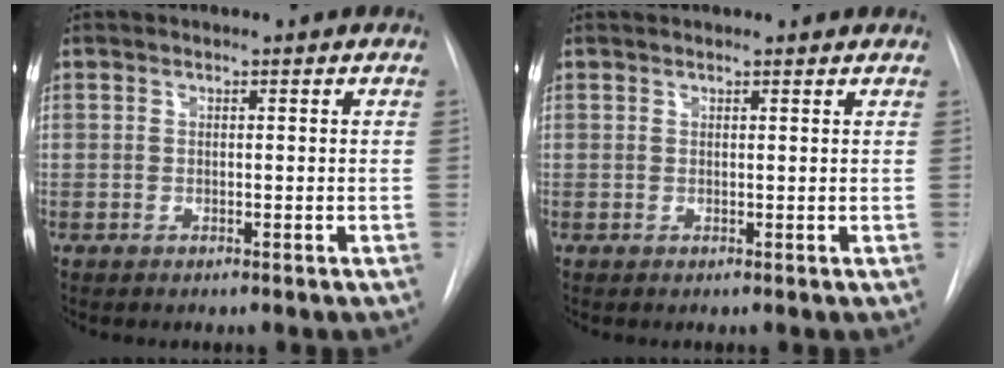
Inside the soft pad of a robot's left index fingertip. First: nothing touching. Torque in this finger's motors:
{"motor_torque": [0.09, 0.20, -0.46, -0.02]}